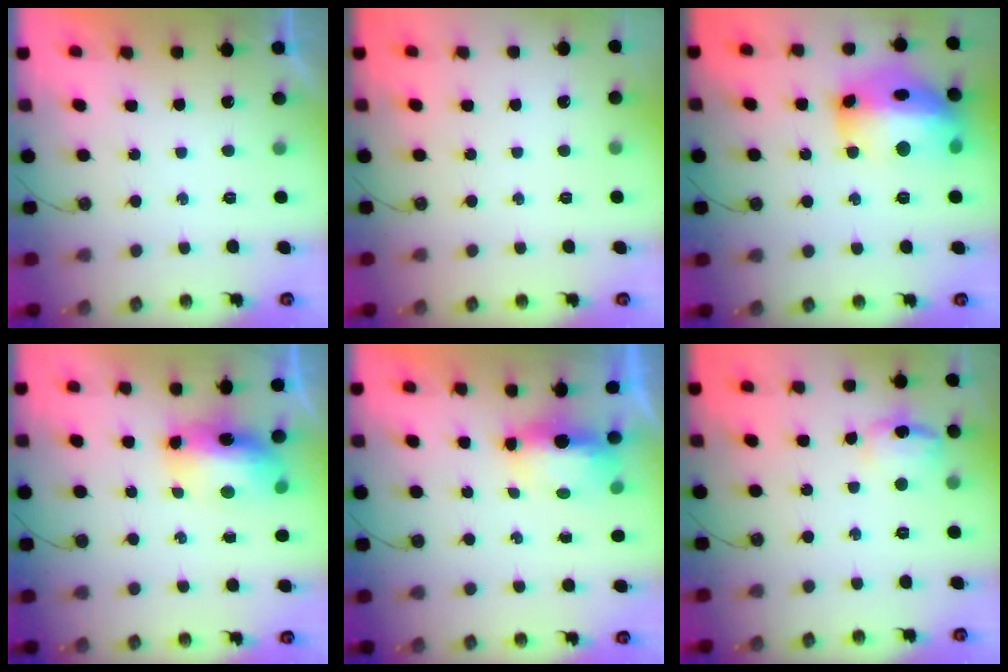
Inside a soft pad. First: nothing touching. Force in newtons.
{"total": 0.0}
{"total": 21.9, "press": 21.8, "slide": 2.0}
{"total": 9.5, "press": 9.3, "slide": 2.0}
{"total": 10.8, "press": 7.1, "slide": 8.1}
{"total": 10.1, "press": 10.0, "slide": 0.8}